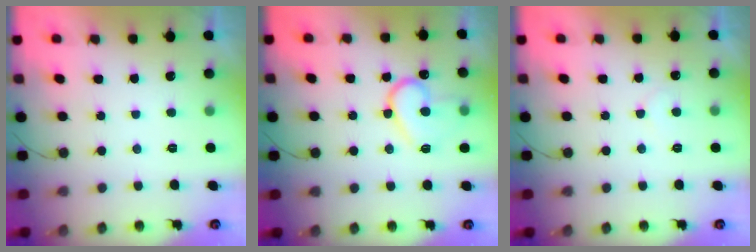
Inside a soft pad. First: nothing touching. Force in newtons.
{"total": 14.5, "press": 14.5, "slide": 1.3}
{"total": 4.4, "press": 4.4, "slide": 0.3}